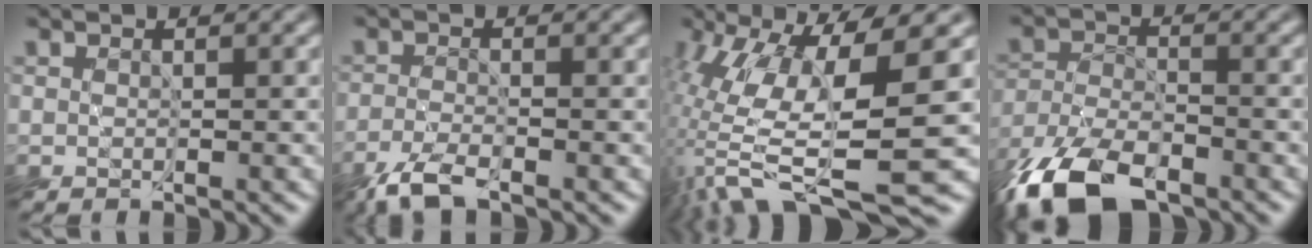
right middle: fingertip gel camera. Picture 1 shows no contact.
{"total": 3.4, "force": [-2.8, 0.7, 1.8], "torque": [-0.040, -0.008, -0.062]}
{"total": 11.2, "force": [-2.2, 2.8, 10.6], "torque": [-0.220, -0.013, -0.031]}
{"total": 9.8, "force": [-7.1, 4.0, 5.4], "torque": [-0.115, -0.021, -0.139]}